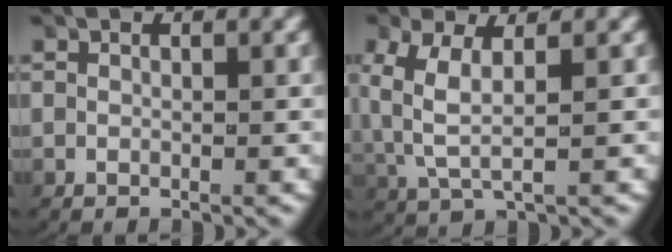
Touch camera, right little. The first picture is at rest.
{"total": 4.1, "force": [0.6, 2.2, 3.4], "torque": [-0.089, -0.013, 0.020]}